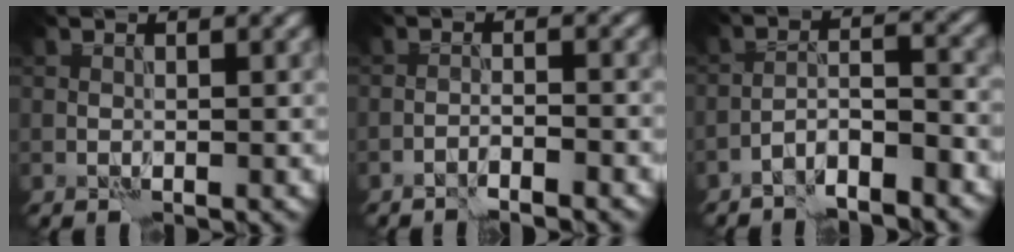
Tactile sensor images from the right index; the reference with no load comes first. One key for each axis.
{"total": 1.8, "fx": -1.6, "fy": -0.3, "fz": 0.7, "tx": -0.011, "ty": 0.005, "tz": -0.031}
{"total": 4.7, "fx": -3.9, "fy": 0.7, "fz": 2.6, "tx": -0.039, "ty": 0.008, "tz": -0.070}